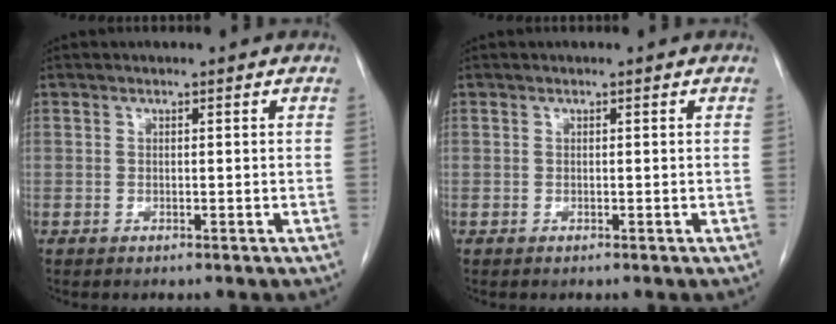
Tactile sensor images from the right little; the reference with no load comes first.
{"total": 0.0}